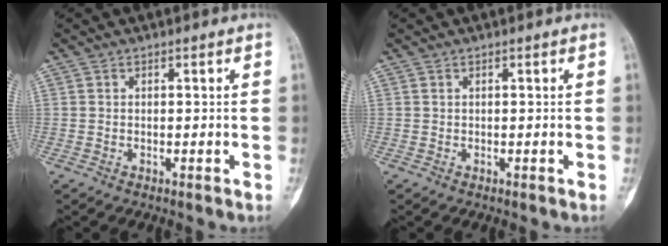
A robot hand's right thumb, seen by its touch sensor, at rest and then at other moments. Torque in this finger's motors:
{"motor_torque": [0.03, 0.03, 0.01, -0.01, 0.02]}